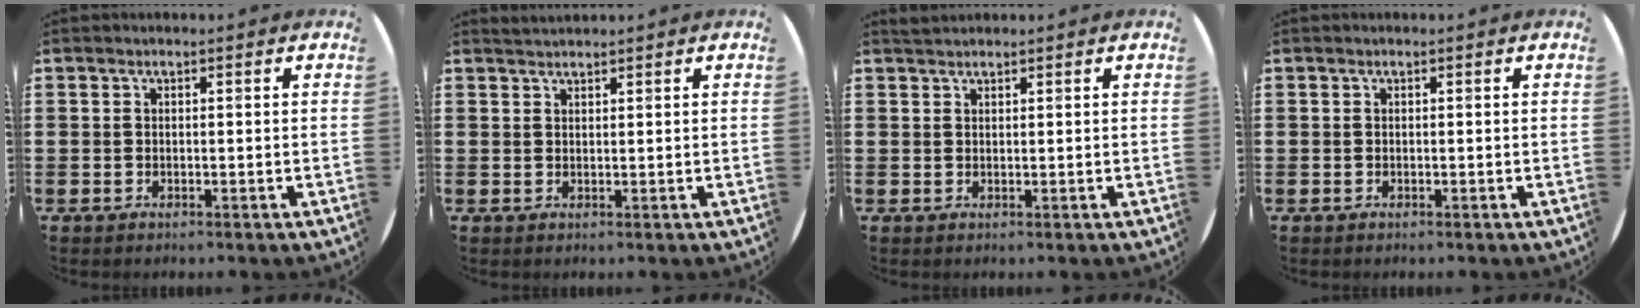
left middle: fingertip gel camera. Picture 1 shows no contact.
{"total": 1.1, "force": [1.1, 0.0, 0.1], "torque": [-0.003, 0.000, 0.022]}
{"total": 1.1, "force": [1.1, 0.2, 0.1], "torque": [-0.004, 0.002, 0.021]}
{"total": 0.0}